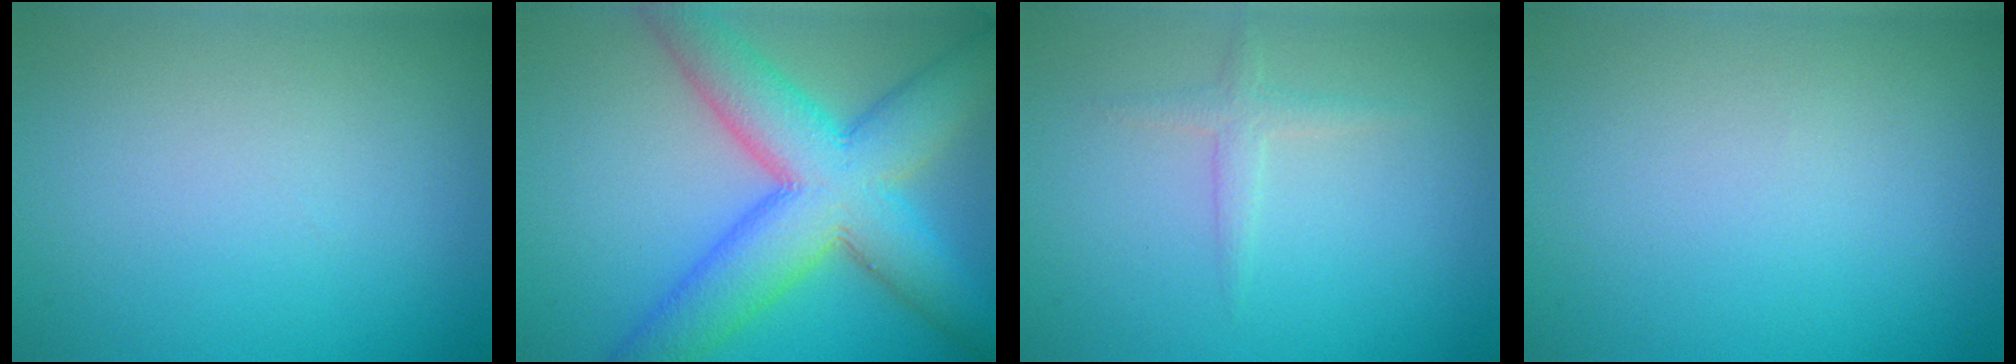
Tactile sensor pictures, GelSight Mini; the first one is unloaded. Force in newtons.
{"total": 10.7, "press": 10.7, "slide": 0.3}
{"total": 1.5, "press": 1.5, "slide": 0.1}
{"total": 0.0}